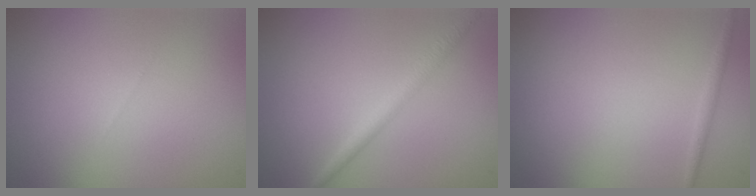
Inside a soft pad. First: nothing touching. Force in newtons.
{"total": 1.9, "press": 1.9, "slide": 0.0}
{"total": 0.8, "press": 0.8, "slide": 0.1}